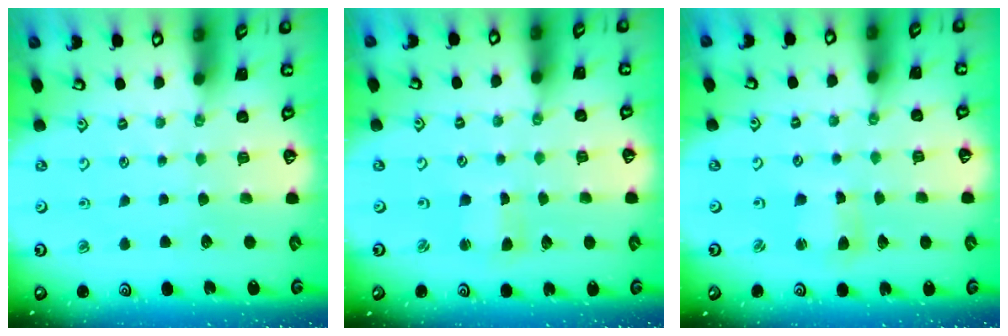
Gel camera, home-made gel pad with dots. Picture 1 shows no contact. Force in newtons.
{"total": 1.2, "press": 1.1, "slide": 0.3}
{"total": 3.7, "press": 3.7, "slide": 0.5}